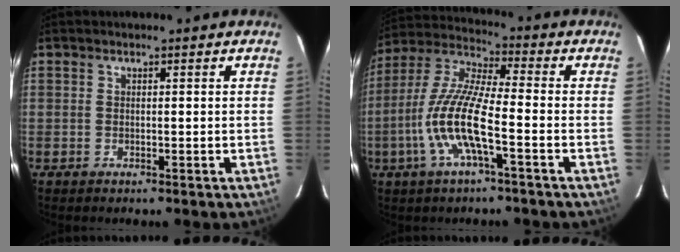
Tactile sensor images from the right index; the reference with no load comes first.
{"total": 12.6, "force": [-4.3, 2.0, 11.7], "torque": [-0.247, -0.003, -0.089]}